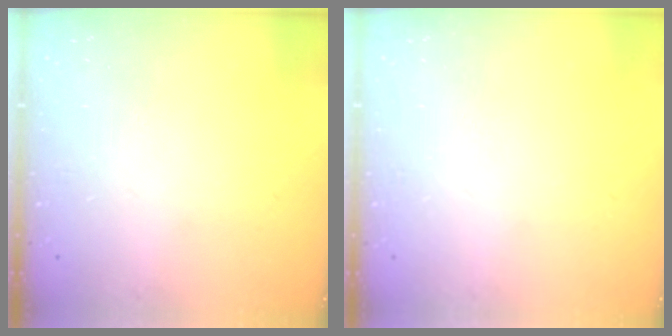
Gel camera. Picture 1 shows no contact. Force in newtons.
{"total": 0.0}